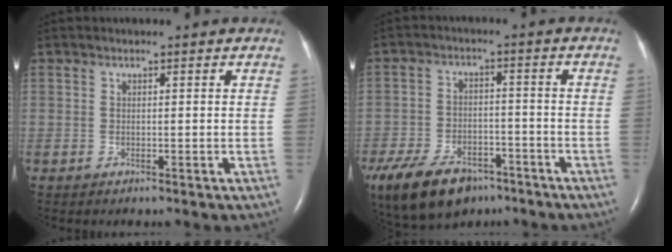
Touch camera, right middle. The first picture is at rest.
{"total": 17.7, "force": [-11.5, 9.9, 9.0], "torque": [-0.247, -0.025, -0.184]}